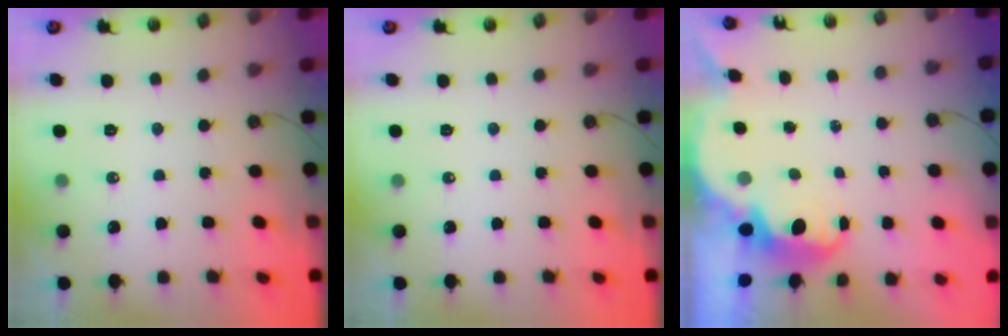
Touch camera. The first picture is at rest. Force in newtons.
{"total": 0.0}
{"total": 2.8, "press": 2.8, "slide": 0.6}